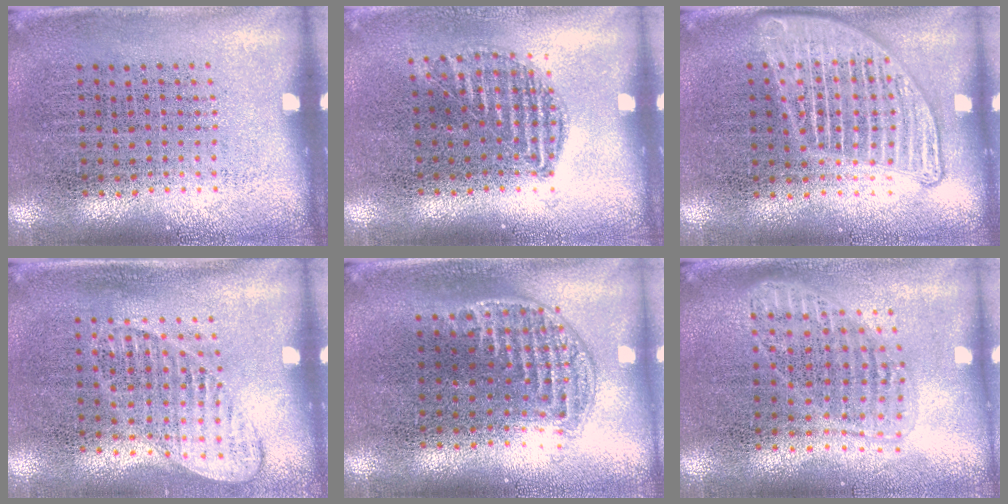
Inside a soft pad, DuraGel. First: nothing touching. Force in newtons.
{"total": 0.9, "press": 0.8, "slide": 0.3}
{"total": 2.1, "press": 2.1, "slide": 0.2}
{"total": 1.1, "press": 1.1, "slide": 0.2}
{"total": 1.3, "press": 1.1, "slide": 0.6}
{"total": 1.6, "press": 1.4, "slide": 0.8}